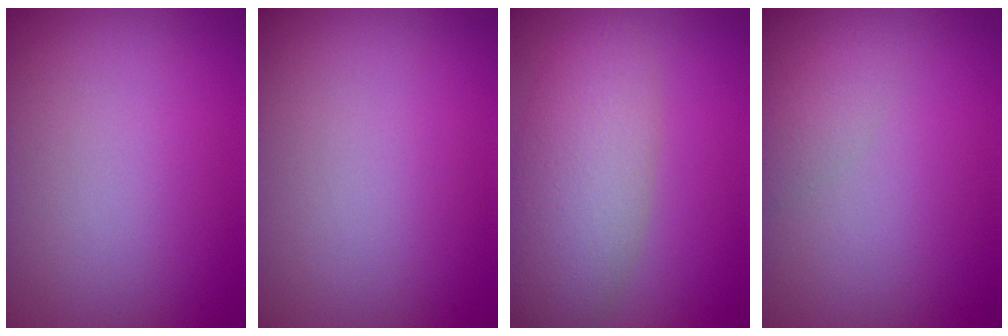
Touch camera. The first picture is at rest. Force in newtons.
{"total": 0.0}
{"total": 5.8, "press": 5.8, "slide": 0.1}
{"total": 1.5, "press": 1.5, "slide": 0.1}